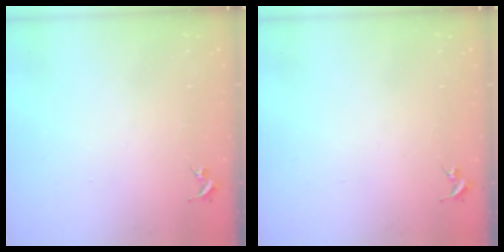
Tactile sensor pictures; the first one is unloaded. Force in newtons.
{"total": 0.0}